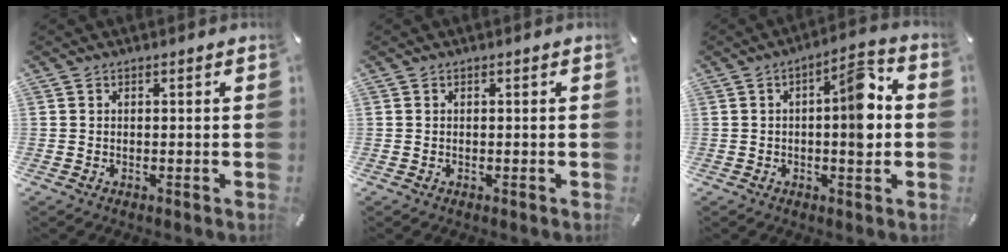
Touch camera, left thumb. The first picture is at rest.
{"total": 0.0}
{"total": 10.9, "force": [0.1, 3.9, 10.2], "torque": [-0.129, 0.002, -0.004]}